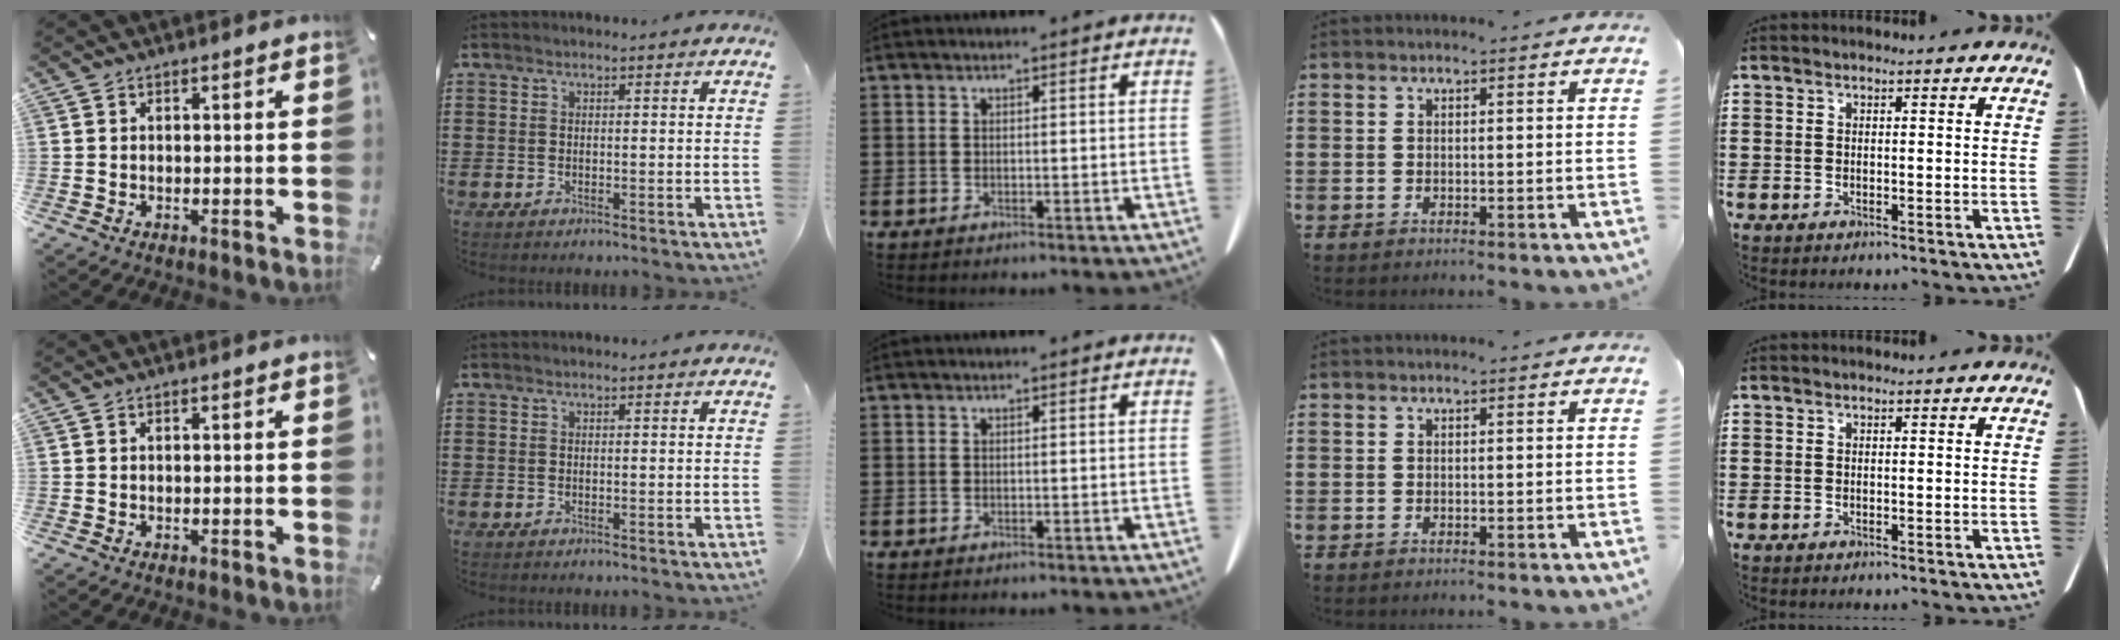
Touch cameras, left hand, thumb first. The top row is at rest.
{}